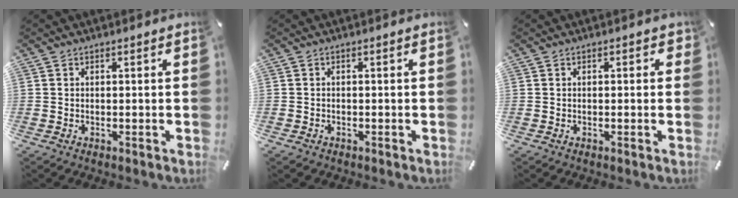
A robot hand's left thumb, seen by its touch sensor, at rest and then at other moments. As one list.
[{"total": 0.6, "force": [-0.4, 0.5, 0.1], "torque": [0.000, 0.003, -0.011]}, {"total": 0.8, "force": [-0.1, 0.6, 0.6], "torque": [-0.002, 0.000, -0.005]}]